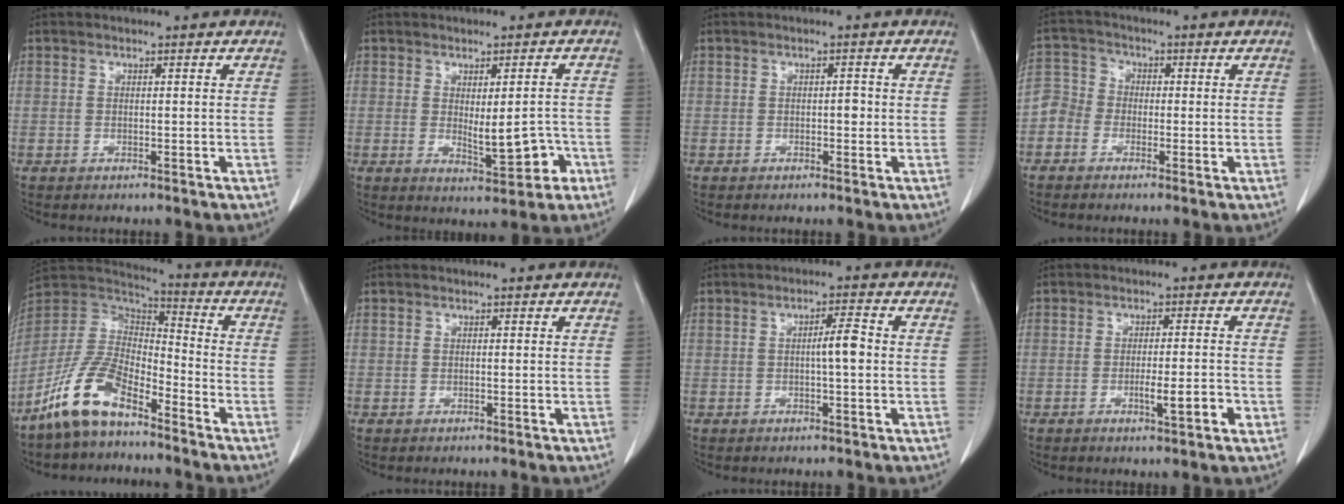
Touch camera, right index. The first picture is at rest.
{"total": 6.0, "force": [-1.3, 1.9, 5.5], "torque": [-0.072, -0.005, -0.009]}
{"total": 1.2, "force": [-0.2, 0.6, 1.0], "torque": [-0.010, 0.004, -0.004]}
{"total": 4.1, "force": [-1.6, 3.7, 0.5], "torque": [0.003, 0.015, -0.046]}
{"total": 12.3, "force": [-8.5, 4.5, 7.7], "torque": [-0.174, 0.013, -0.172]}
{"total": 0.0}
{"total": 3.5, "force": [-0.1, 0.3, 3.5], "torque": [-0.058, 0.004, -0.005]}
{"total": 4.5, "force": [-1.6, 0.4, 4.2], "torque": [-0.063, -0.002, -0.022]}